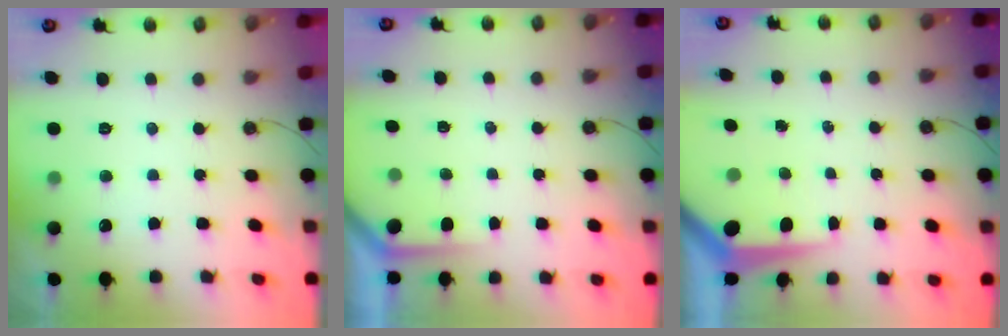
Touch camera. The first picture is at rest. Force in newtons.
{"total": 2.4, "press": 2.4, "slide": 0.2}
{"total": 7.9, "press": 7.9, "slide": 0.6}